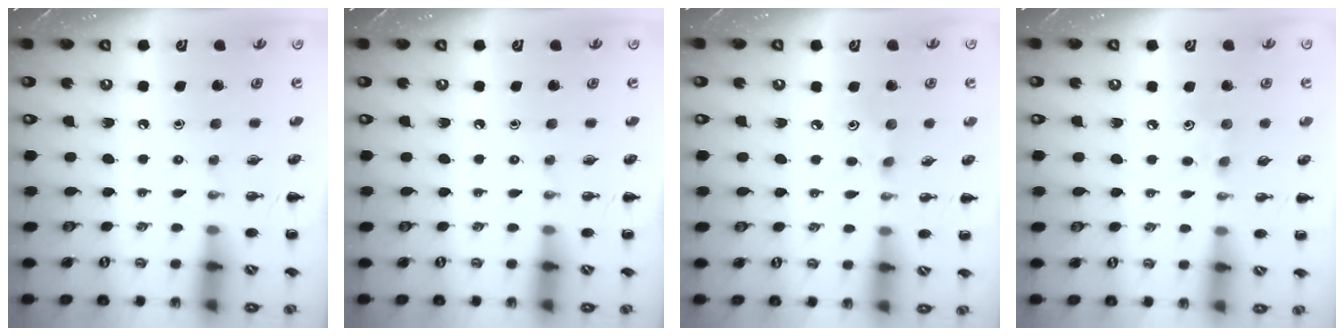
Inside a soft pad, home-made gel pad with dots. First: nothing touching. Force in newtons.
{"total": 0.0}
{"total": 3.0, "press": 2.9, "slide": 0.8}
{"total": 6.3, "press": 6.1, "slide": 1.8}